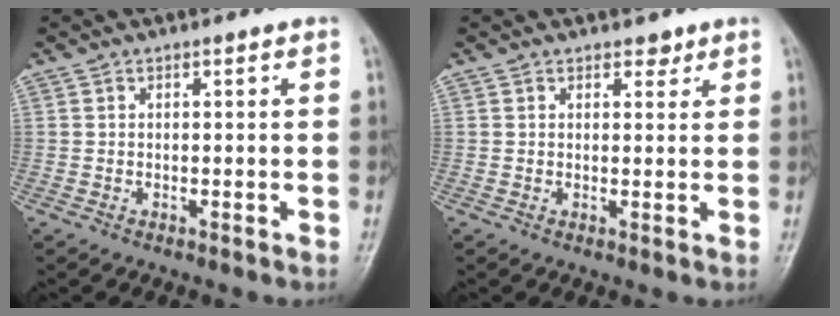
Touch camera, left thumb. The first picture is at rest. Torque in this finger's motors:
{"motor_torque": [-0.45, -0.16, -0.23, -0.18, 0.01]}